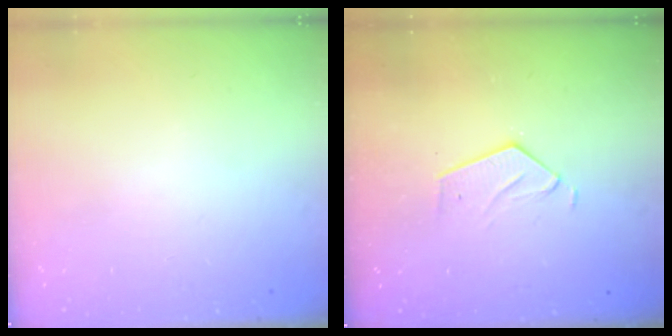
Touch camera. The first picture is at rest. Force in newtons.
{"total": 3.1, "press": 3.1, "slide": 0.2}